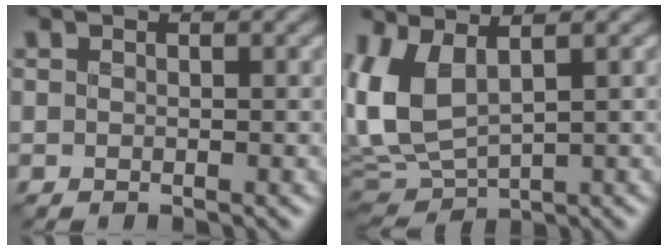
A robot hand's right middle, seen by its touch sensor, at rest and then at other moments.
{"total": 6.5, "force": [1.2, 3.2, 5.6], "torque": [-0.135, 0.002, 0.019]}